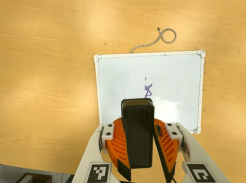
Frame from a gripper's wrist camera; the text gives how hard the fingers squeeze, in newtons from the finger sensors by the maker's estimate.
{"total": 11.0, "left": 10.8, "right": 11.2}